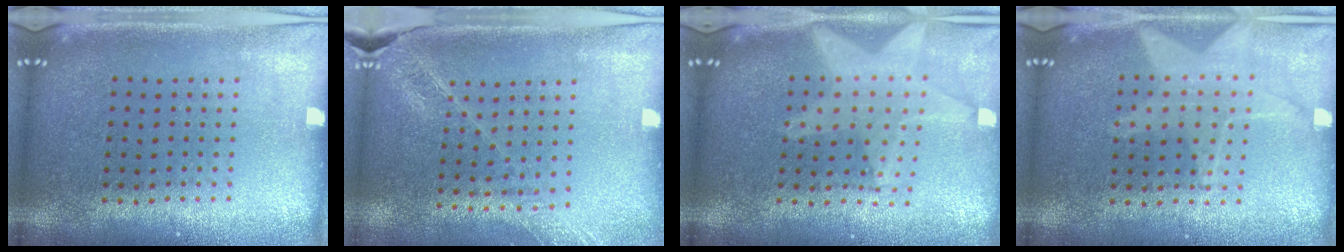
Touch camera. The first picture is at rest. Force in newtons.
{"total": 1.5, "press": 1.5, "slide": 0.2}
{"total": 2.2, "press": 1.8, "slide": 1.2}
{"total": 1.3, "press": 1.3, "slide": 0.5}